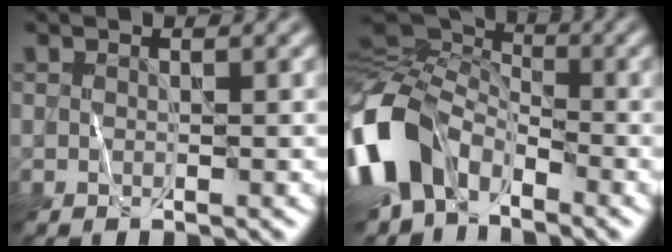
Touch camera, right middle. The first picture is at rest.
{"total": 12.5, "force": [-5.3, 8.1, 7.8], "torque": [-0.189, -0.023, -0.105]}